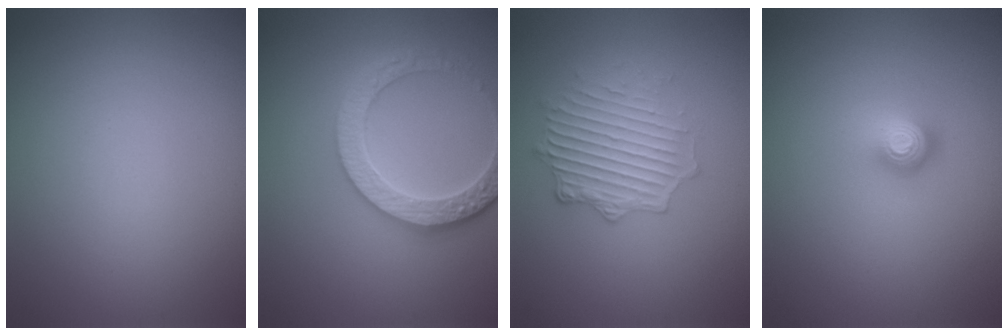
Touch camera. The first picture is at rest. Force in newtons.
{"total": 4.3, "press": 4.1, "slide": 1.5}
{"total": 3.7, "press": 3.2, "slide": 1.8}
{"total": 2.2, "press": 1.5, "slide": 1.6}